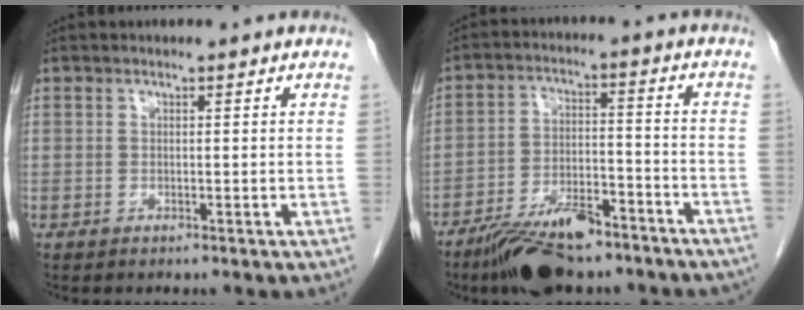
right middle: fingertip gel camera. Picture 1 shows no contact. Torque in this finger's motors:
{"motor_torque": [1.06, -1.08, 0.18, 0.10]}